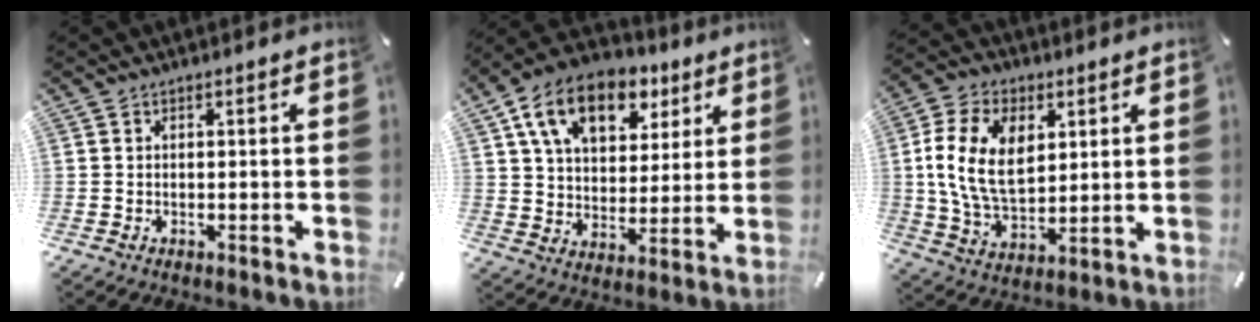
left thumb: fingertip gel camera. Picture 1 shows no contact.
{"total": 15.2, "force": [8.8, 9.4, 8.0], "torque": [-0.148, -0.028, 0.161]}
{"total": 14.9, "force": [3.8, 10.0, 10.4], "torque": [-0.222, 0.007, 0.068]}